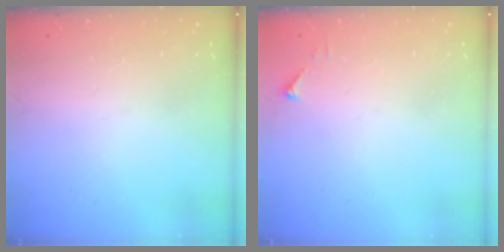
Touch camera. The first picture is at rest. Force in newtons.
{"total": 2.5, "press": 2.5, "slide": 0.3}